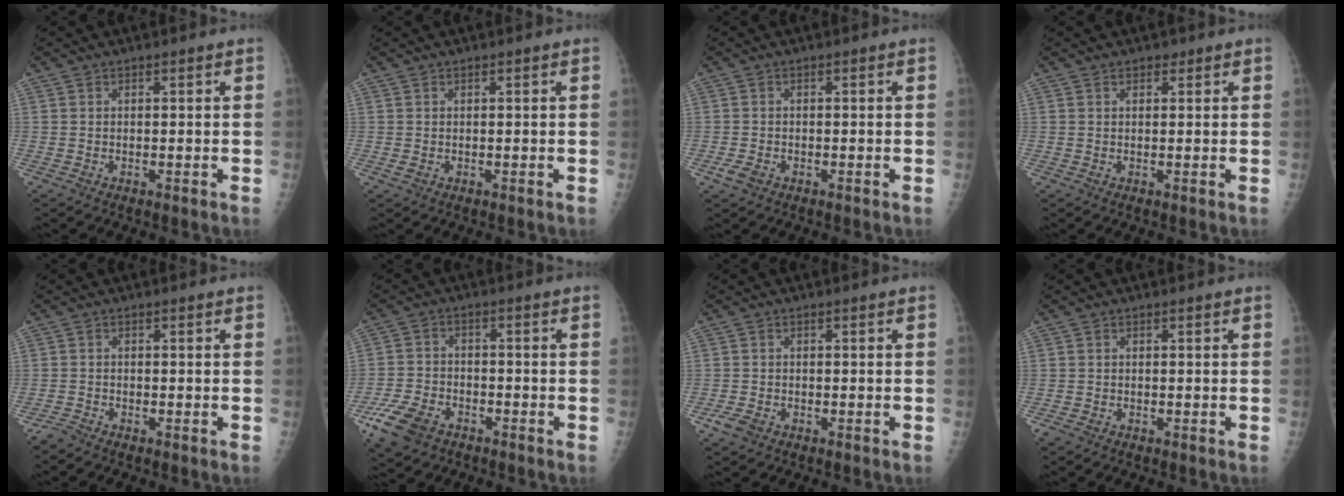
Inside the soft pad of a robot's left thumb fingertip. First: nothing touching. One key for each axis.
{"total": 0.8, "fx": 0.1, "fy": 0.7, "fz": 0.5, "tx": -0.007, "ty": -0.001, "tz": 0.004}
{"total": 2.3, "fx": -1.1, "fy": 1.5, "fz": 1.3, "tx": -0.024, "ty": 0.000, "tz": -0.020}
{"total": 1.0, "fx": 0.6, "fy": 0.7, "fz": 0.3, "tx": 0.005, "ty": -0.003, "tz": 0.007}
{"total": 1.5, "fx": -1.5, "fy": 0.3, "fz": 0.2, "tx": -0.007, "ty": -0.005, "tz": -0.035}
{"total": 9.4, "fx": -5.4, "fy": 6.0, "fz": 4.8, "tx": -0.098, "ty": 0.017, "tz": -0.097}
{"total": 2.7, "fx": -1.4, "fy": 1.8, "fz": 1.4, "tx": -0.027, "ty": 0.001, "tz": -0.025}
{"total": 1.3, "fx": -0.8, "fy": 0.9, "fz": 0.6, "tx": -0.014, "ty": -0.001, "tz": -0.016}